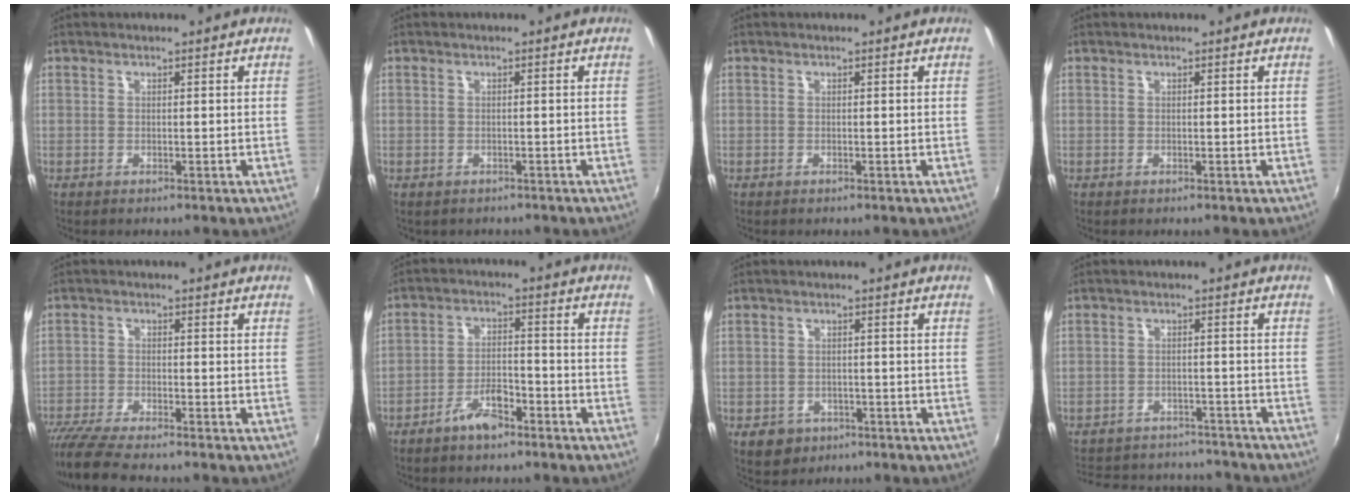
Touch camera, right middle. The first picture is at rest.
{"total": 1.2, "force": [-0.8, 0.9, 0.3], "torque": [-0.010, -0.003, -0.009]}
{"total": 0.0}
{"total": 0.0}
{"total": 8.6, "force": [-7.7, 0.6, 3.7], "torque": [-0.096, -0.033, -0.141]}
{"total": 5.9, "force": [-4.3, 2.1, 3.4], "torque": [-0.076, 0.006, -0.074]}
{"total": 5.2, "force": [-2.6, 4.1, 1.8], "torque": [-0.045, -0.005, -0.035]}
{"total": 16.1, "force": [-13.8, 6.7, 4.9], "torque": [-0.120, 0.034, -0.178]}